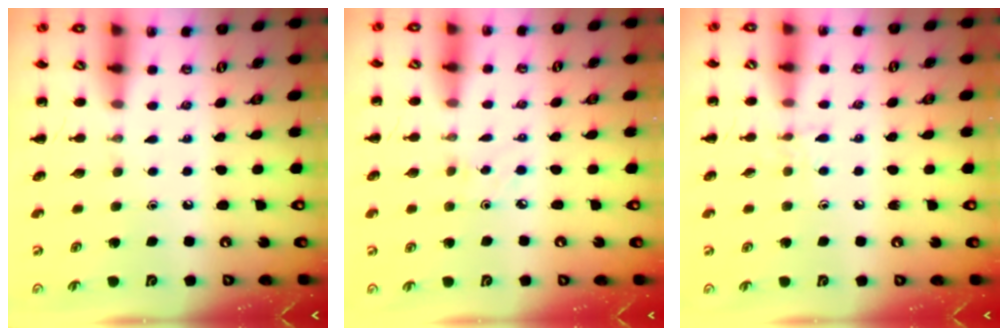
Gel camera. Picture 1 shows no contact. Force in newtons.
{"total": 2.5, "press": 2.3, "slide": 0.9}
{"total": 4.6, "press": 4.3, "slide": 1.4}